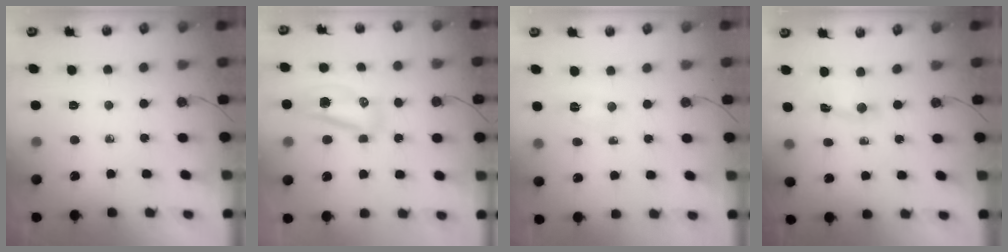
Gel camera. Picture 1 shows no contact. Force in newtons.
{"total": 8.7, "press": 8.4, "slide": 2.3}
{"total": 2.9, "press": 2.7, "slide": 1.2}
{"total": 1.5, "press": 1.5, "slide": 0.2}